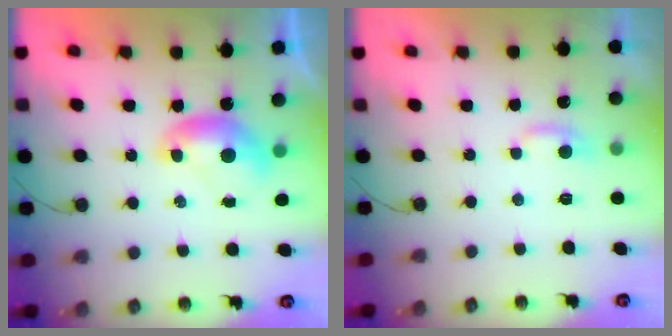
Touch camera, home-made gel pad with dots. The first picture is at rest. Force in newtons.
{"total": 1.2, "press": 1.0, "slide": 0.7}